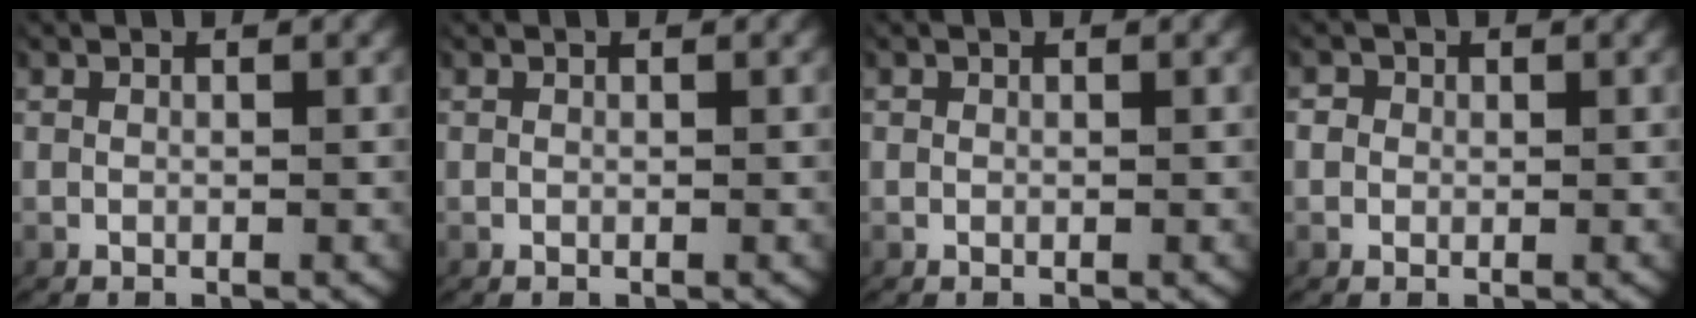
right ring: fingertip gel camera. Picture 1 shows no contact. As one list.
[{"total": 0.0}, {"total": 0.0}, {"total": 2.1, "force": [0.2, 2.1, 0.5], "torque": [-0.021, -0.002, 0.000]}]